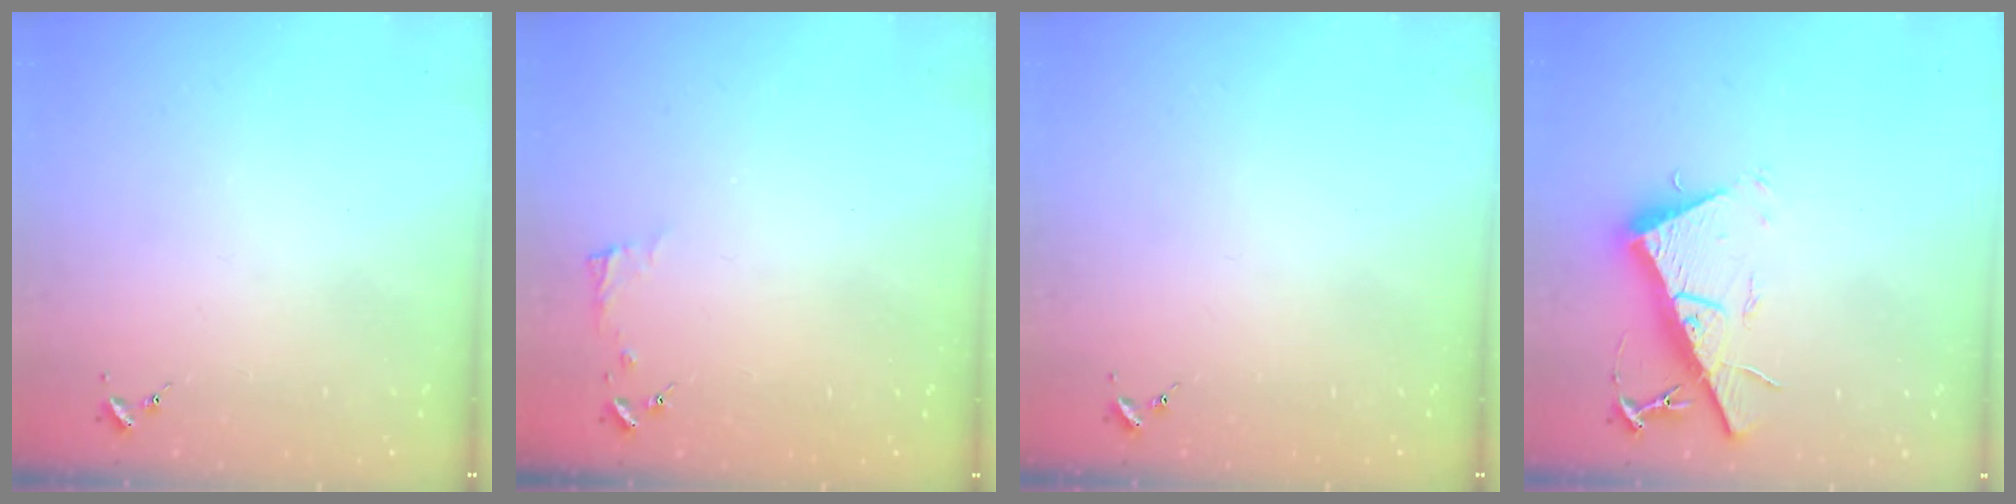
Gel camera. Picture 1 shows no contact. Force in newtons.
{"total": 3.8, "press": 3.7, "slide": 0.4}
{"total": 0.0}
{"total": 14.6, "press": 14.6, "slide": 0.4}